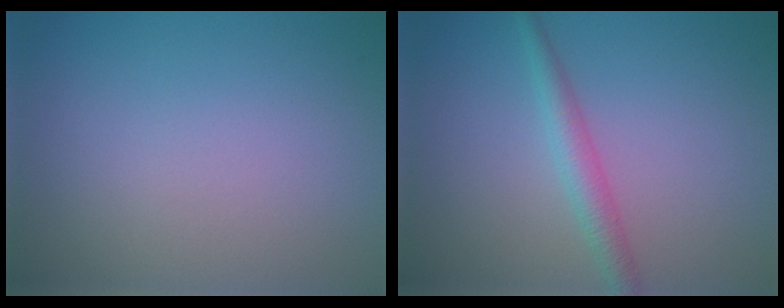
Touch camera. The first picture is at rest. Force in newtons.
{"total": 2.3, "press": 2.3, "slide": 0.0}